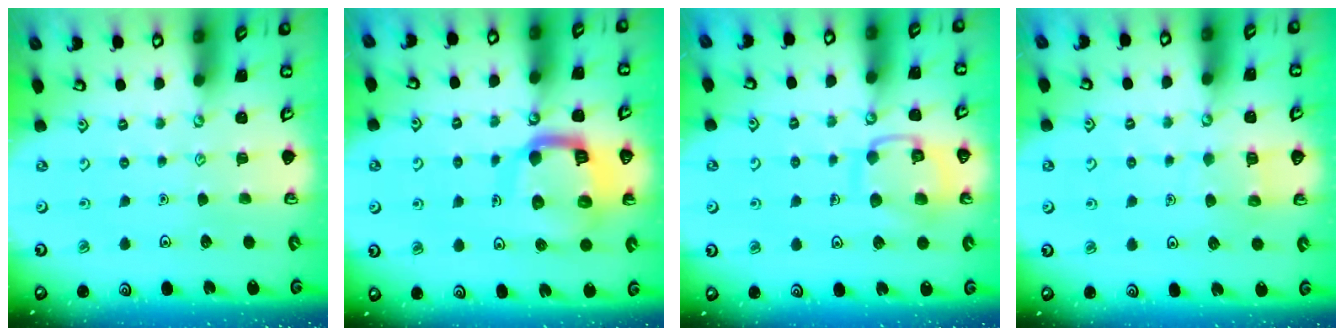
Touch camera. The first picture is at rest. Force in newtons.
{"total": 15.1, "press": 14.9, "slide": 1.8}
{"total": 12.8, "press": 12.8, "slide": 1.1}
{"total": 5.6, "press": 5.6, "slide": 0.3}